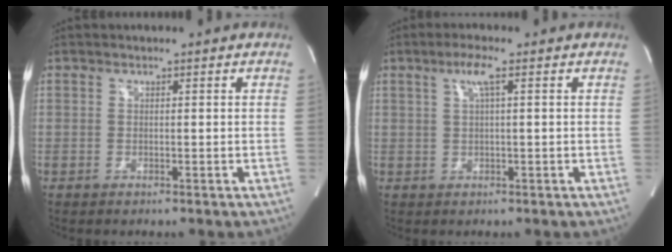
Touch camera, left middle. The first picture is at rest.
{"total": 3.0, "force": [1.3, -0.1, 2.7], "torque": [-0.062, 0.004, 0.026]}